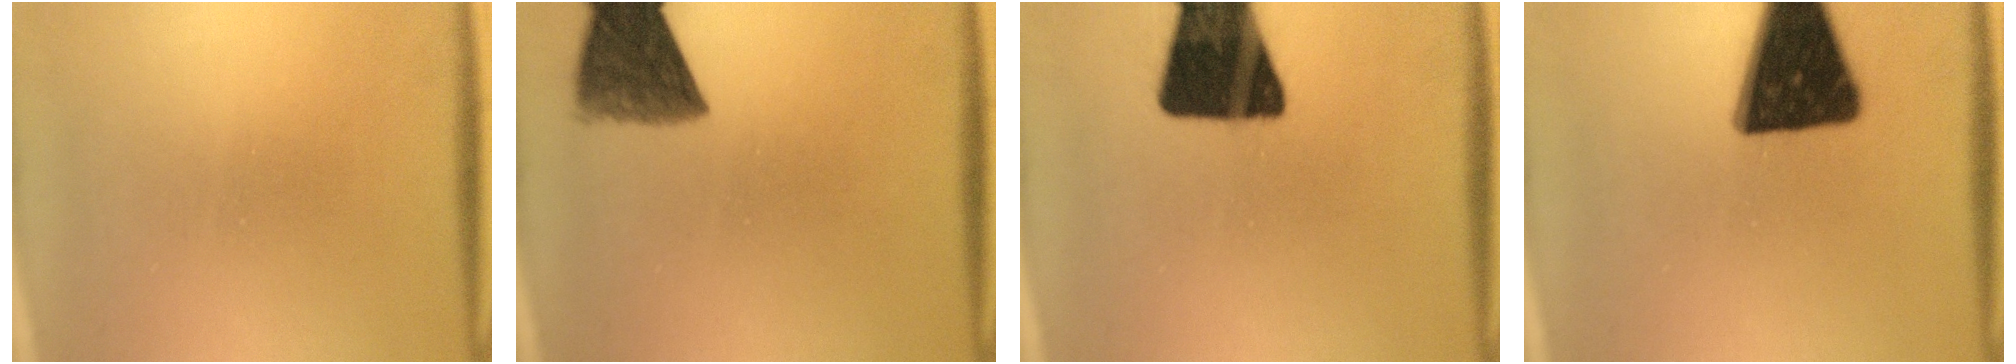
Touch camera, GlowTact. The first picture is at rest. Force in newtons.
{"total": 9.1}
{"total": 18.8}
{"total": 18.5}